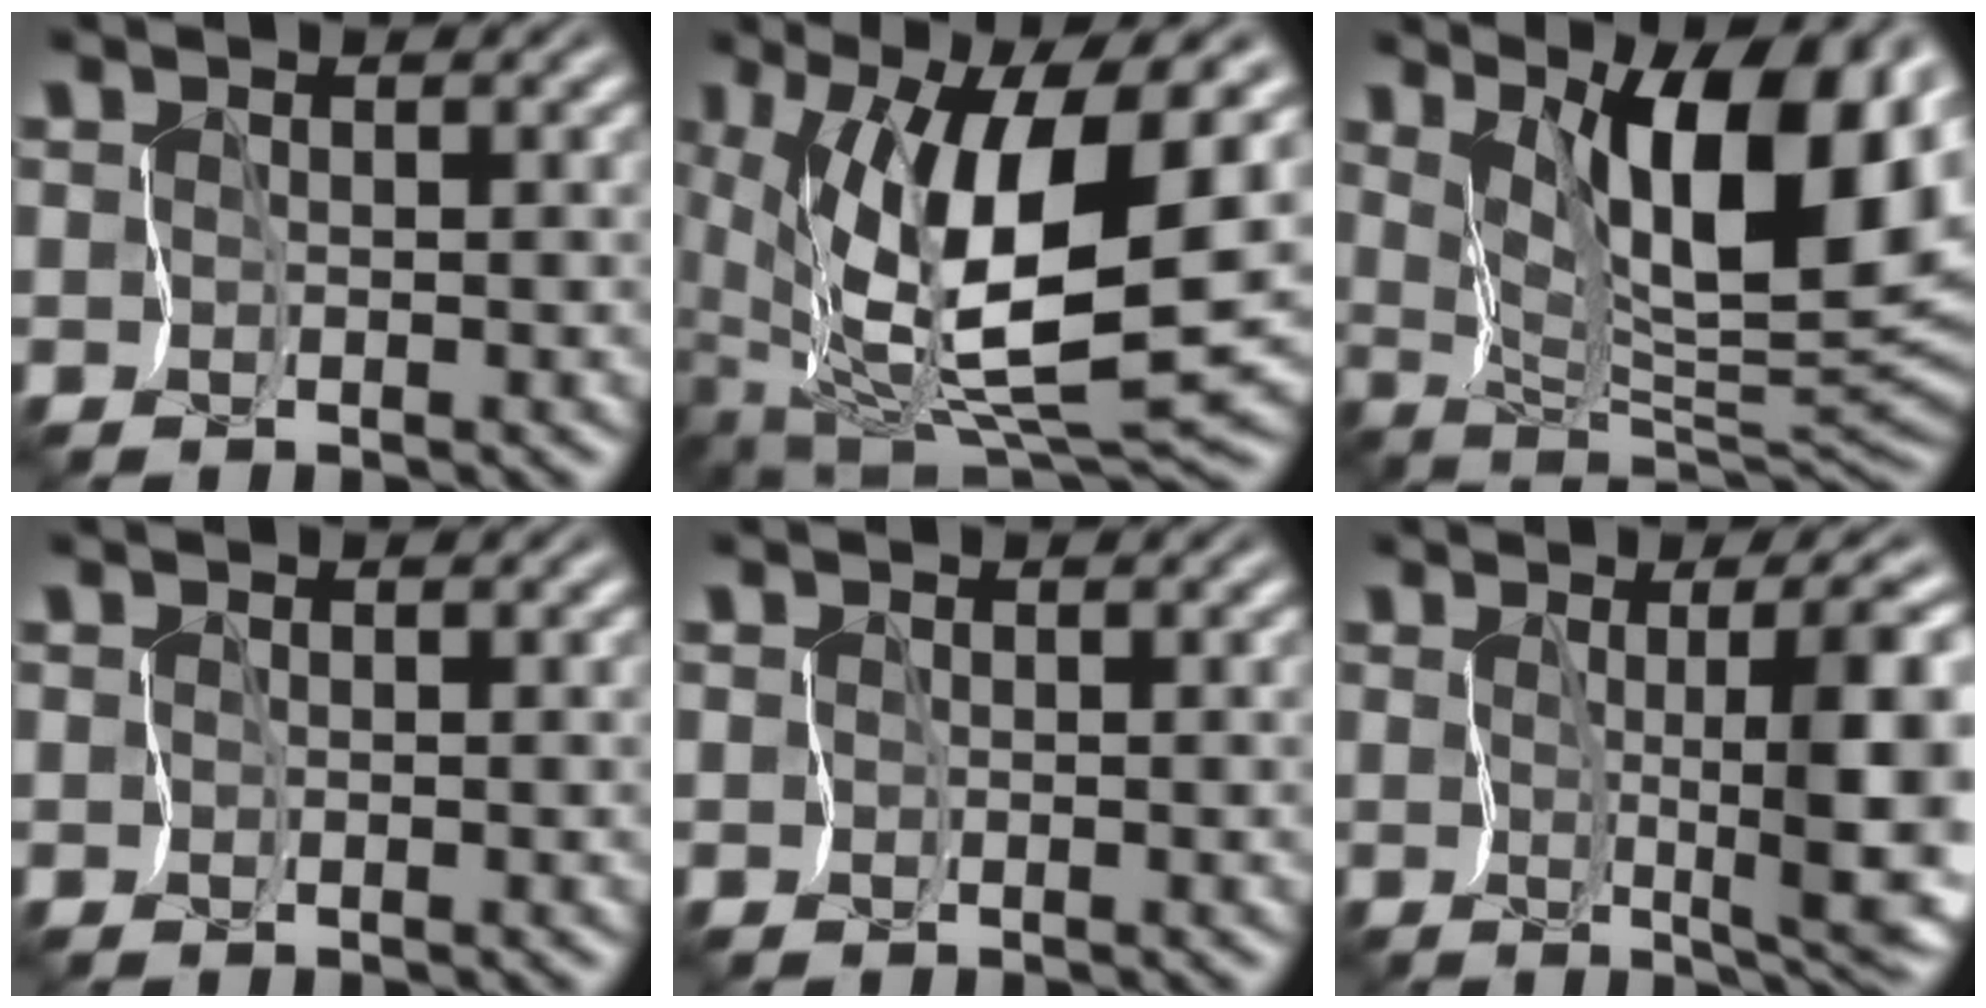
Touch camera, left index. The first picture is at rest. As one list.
[{"total": 12.7, "force": [1.8, 4.3, 11.8], "torque": [-0.215, -0.020, 0.034]}, {"total": 11.9, "force": [5.5, 3.5, 10.0], "torque": [-0.136, -0.008, 0.091]}, {"total": 0.0}, {"total": 0.0}, {"total": 9.0, "force": [1.0, 1.5, 8.8], "torque": [-0.122, -0.003, 0.022]}]